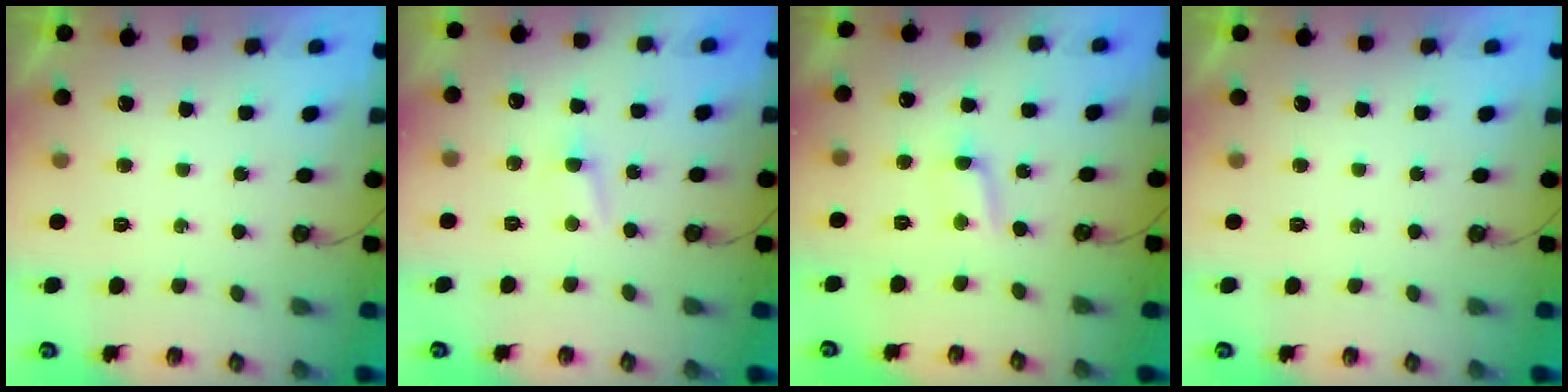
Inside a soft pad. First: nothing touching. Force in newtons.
{"total": 2.9, "press": 2.8, "slide": 0.4}
{"total": 2.5, "press": 2.5, "slide": 0.3}
{"total": 0.0}